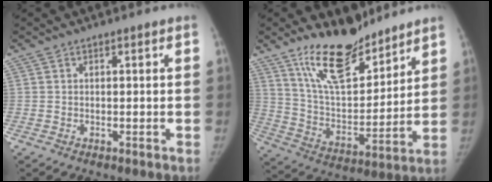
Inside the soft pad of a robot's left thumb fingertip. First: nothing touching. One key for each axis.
{"total": 17.2, "fx": 13.0, "fy": 6.6, "fz": 9.1, "tx": -0.115, "ty": -0.084, "tz": 0.238}